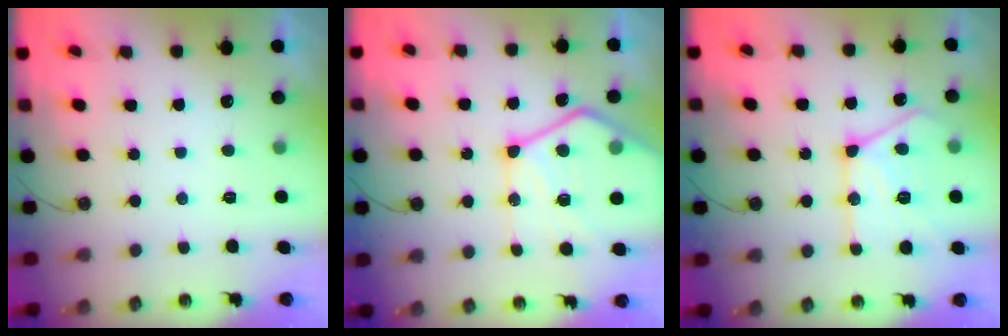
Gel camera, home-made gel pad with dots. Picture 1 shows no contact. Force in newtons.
{"total": 19.7, "press": 19.6, "slide": 2.1}
{"total": 17.2, "press": 17.1, "slide": 1.5}